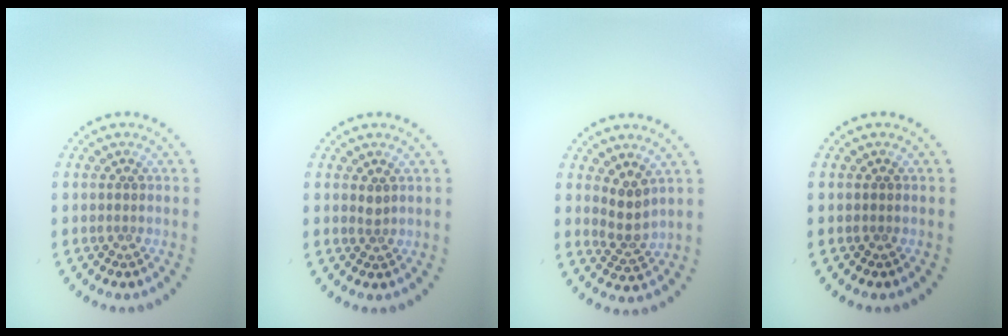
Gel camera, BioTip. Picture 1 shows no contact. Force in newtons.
{"total": 0.8, "press": 0.5, "slide": 0.6}
{"total": 2.3, "press": 1.7, "slide": 1.5}
{"total": 0.0}